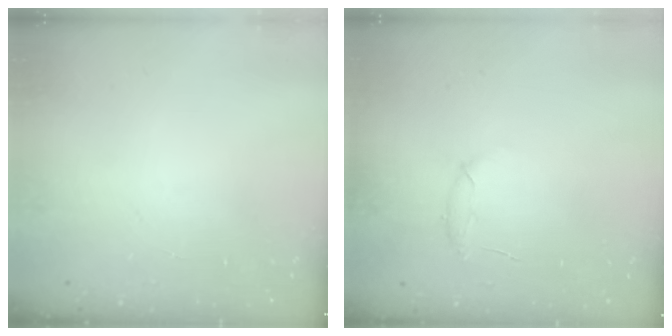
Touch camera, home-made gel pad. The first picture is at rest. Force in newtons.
{"total": 6.9, "press": 6.7, "slide": 1.8}